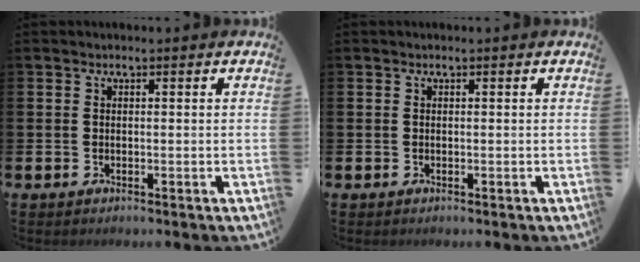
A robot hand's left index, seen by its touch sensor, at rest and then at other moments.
{"total": 0.0}